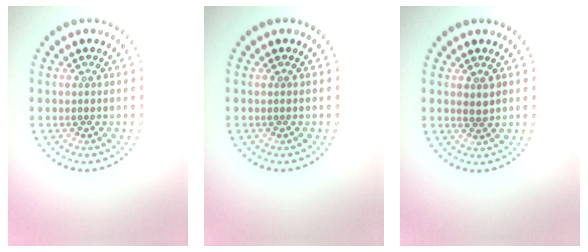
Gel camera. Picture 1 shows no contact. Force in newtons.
{"total": 0.0}
{"total": 1.0, "press": 0.9, "slide": 0.3}